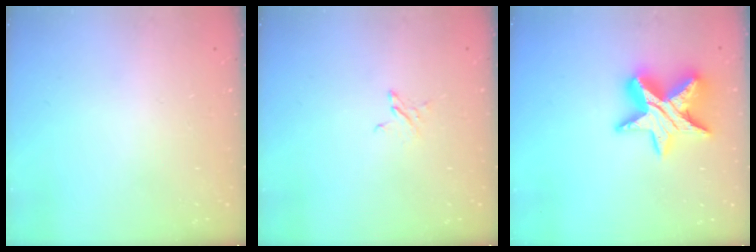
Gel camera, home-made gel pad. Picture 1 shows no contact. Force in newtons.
{"total": 2.7, "press": 2.7, "slide": 0.3}
{"total": 15.4, "press": 15.4, "slide": 1.0}